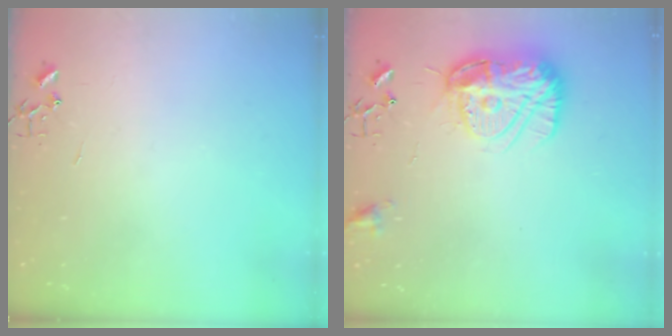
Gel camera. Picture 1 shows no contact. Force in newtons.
{"total": 16.8, "press": 16.7, "slide": 1.5}